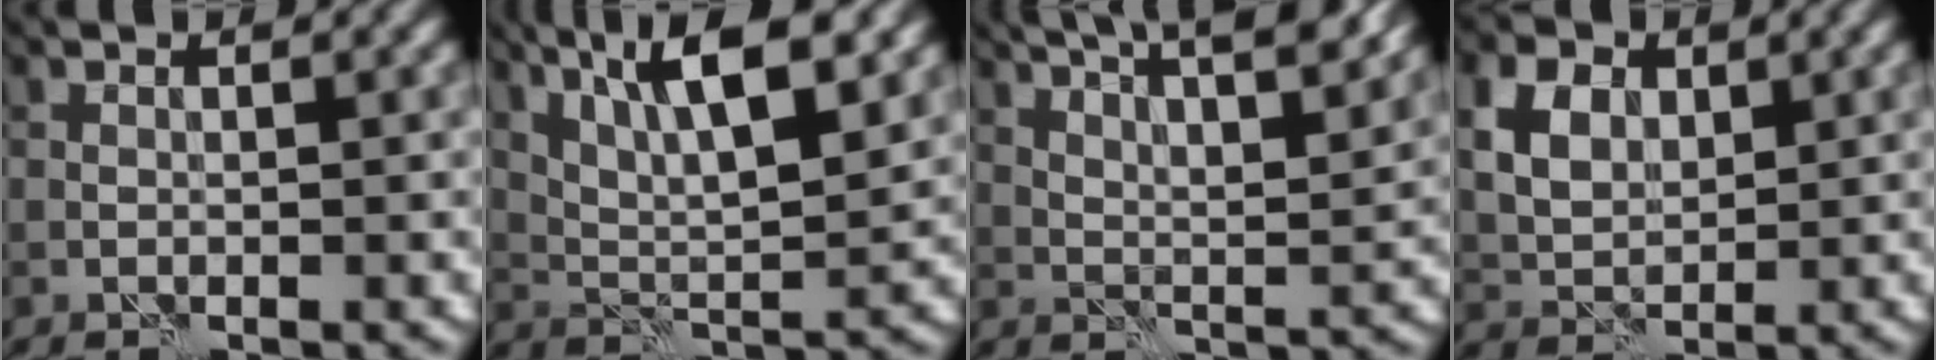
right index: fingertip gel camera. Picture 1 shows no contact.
{"total": 9.2, "force": [5.1, 2.5, 7.2], "torque": [-0.119, 0.009, 0.076]}
{"total": 12.4, "force": [8.6, 3.8, 8.2], "torque": [-0.091, 0.032, 0.093]}
{"total": 4.5, "force": [1.4, 3.2, 2.9], "torque": [-0.063, 0.001, 0.026]}